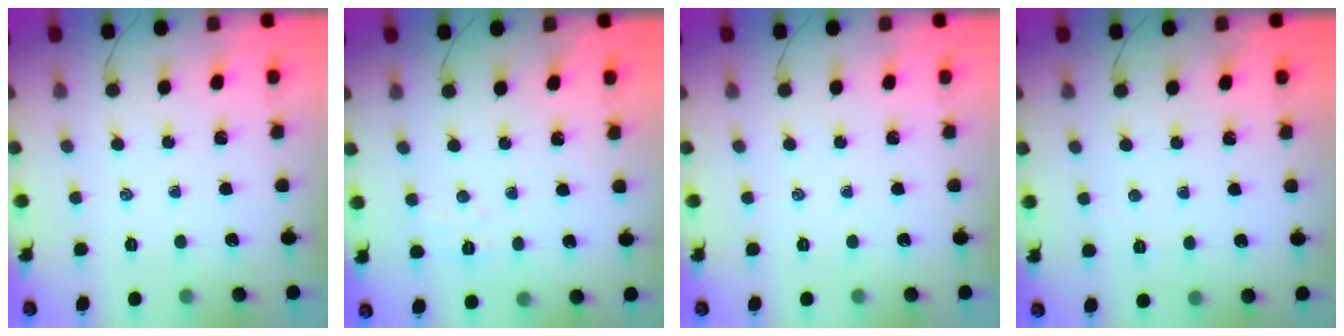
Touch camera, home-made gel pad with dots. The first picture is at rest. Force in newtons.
{"total": 3.5, "press": 3.3, "slide": 1.0}
{"total": 0.0}
{"total": 1.9, "press": 1.8, "slide": 0.6}